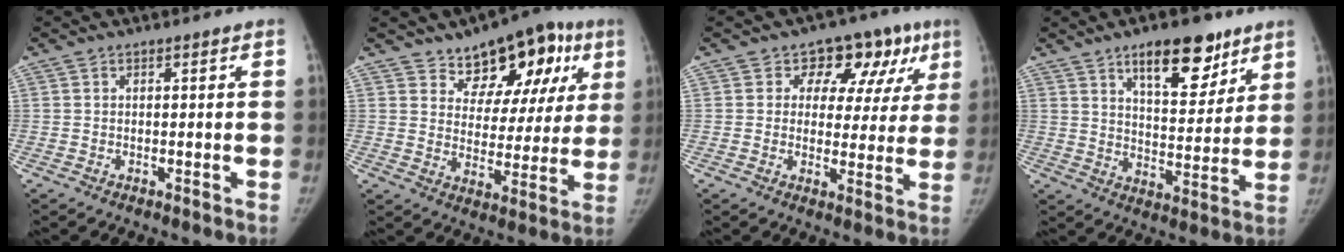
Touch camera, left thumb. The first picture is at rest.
{"total": 15.4, "force": [8.5, 9.0, 9.1], "torque": [-0.058, -0.022, 0.122]}
{"total": 12.2, "force": [5.9, 8.5, 6.4], "torque": [-0.007, -0.007, 0.066]}
{"total": 14.0, "force": [8.7, 6.0, 9.1], "torque": [-0.092, -0.046, 0.135]}